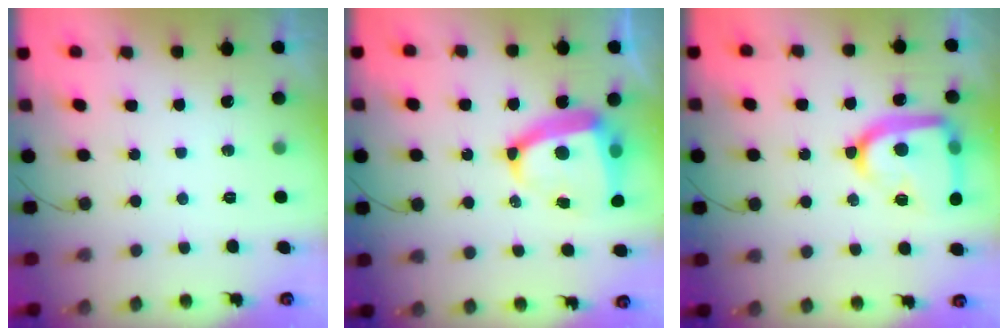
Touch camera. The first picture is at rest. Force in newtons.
{"total": 13.8, "press": 13.7, "slide": 2.0}
{"total": 20.3, "press": 20.2, "slide": 2.1}